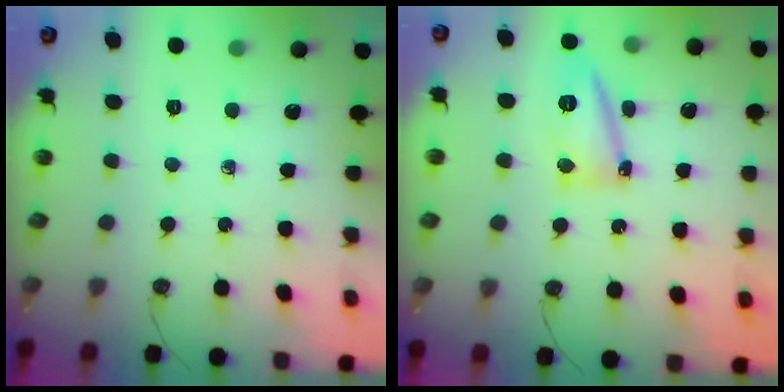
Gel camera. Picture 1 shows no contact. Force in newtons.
{"total": 12.5, "press": 12.4, "slide": 1.1}